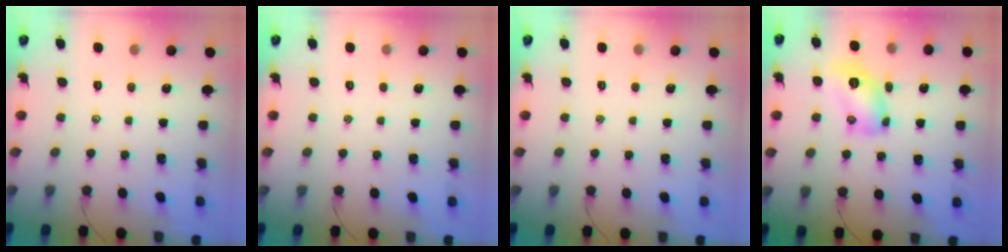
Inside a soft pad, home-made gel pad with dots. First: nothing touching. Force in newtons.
{"total": 0.0}
{"total": 0.0}
{"total": 9.5, "press": 9.4, "slide": 1.3}